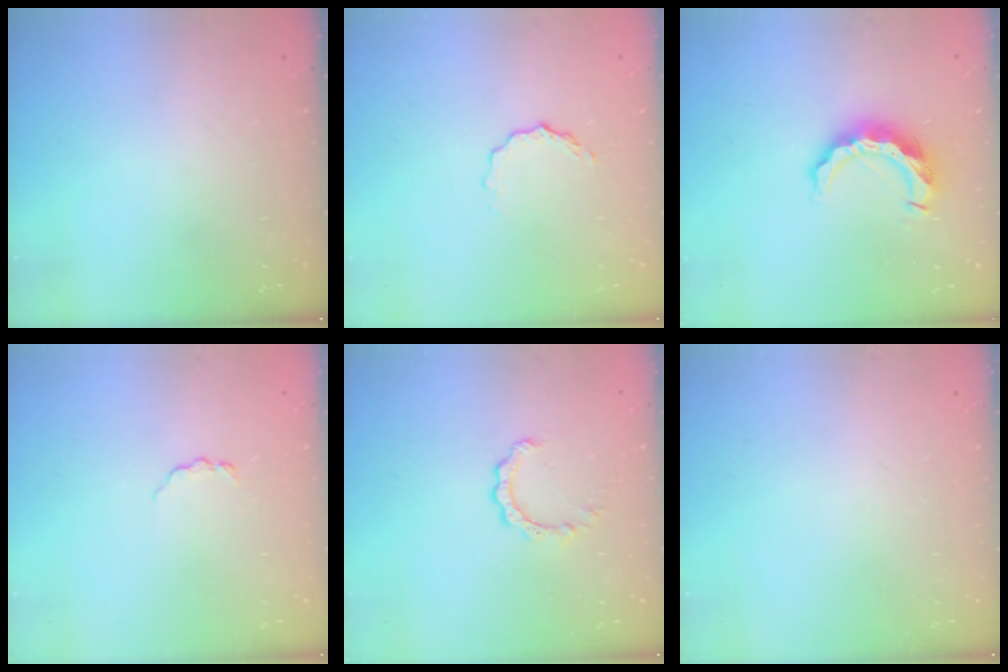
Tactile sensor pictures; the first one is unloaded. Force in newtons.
{"total": 4.9, "press": 4.9, "slide": 0.5}
{"total": 10.1, "press": 10.1, "slide": 0.2}
{"total": 3.6, "press": 3.5, "slide": 0.5}
{"total": 3.2, "press": 3.2, "slide": 0.4}
{"total": 0.0}